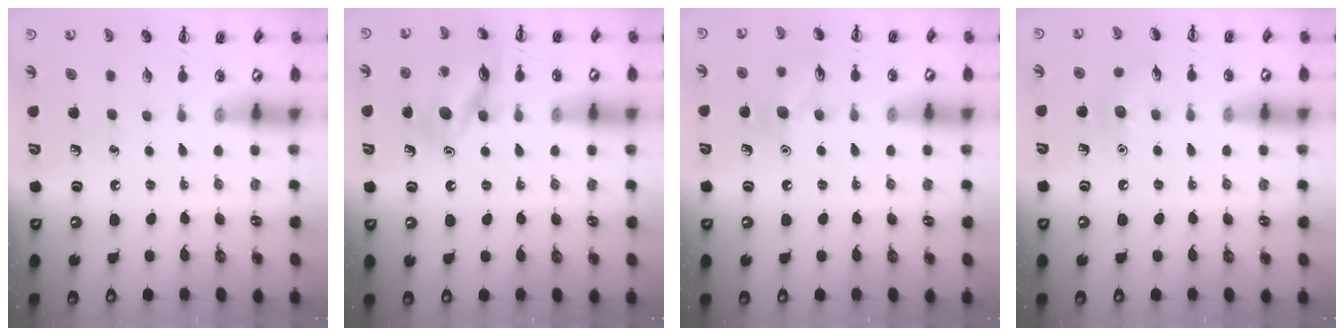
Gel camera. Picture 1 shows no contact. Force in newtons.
{"total": 13.8, "press": 13.7, "slide": 0.7}
{"total": 9.1, "press": 9.1, "slide": 0.7}
{"total": 6.6, "press": 6.3, "slide": 1.8}